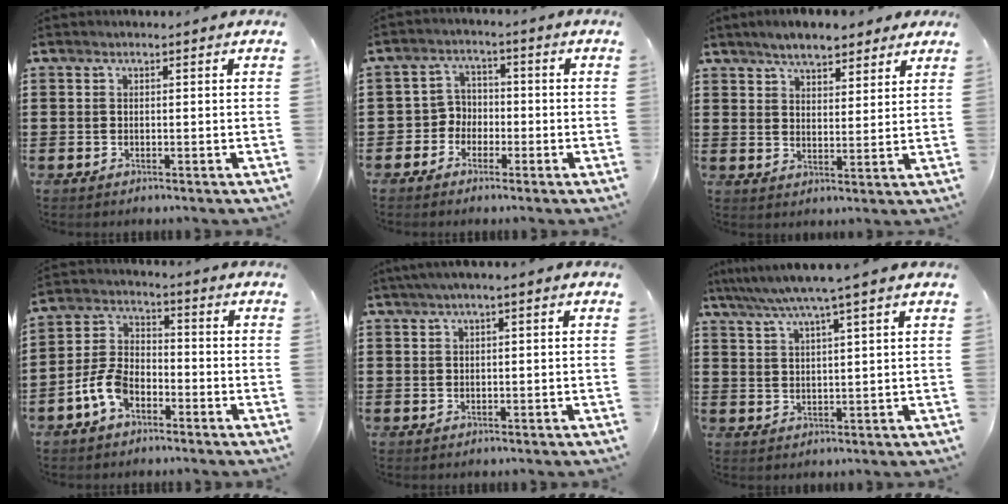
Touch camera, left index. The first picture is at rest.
{"total": 4.0, "force": [-2.3, 3.2, 0.6], "torque": [-0.032, 0.005, -0.054]}
{"total": 5.5, "force": [4.8, 1.9, 1.9], "torque": [-0.054, 0.000, 0.089]}
{"total": 6.9, "force": [-3.8, 3.9, 4.2], "torque": [-0.114, 0.005, -0.078]}
{"total": 1.5, "force": [0.2, 0.1, 1.5], "torque": [-0.025, -0.002, 0.003]}
{"total": 4.9, "force": [3.7, -0.8, 3.2], "torque": [-0.072, -0.016, 0.059]}